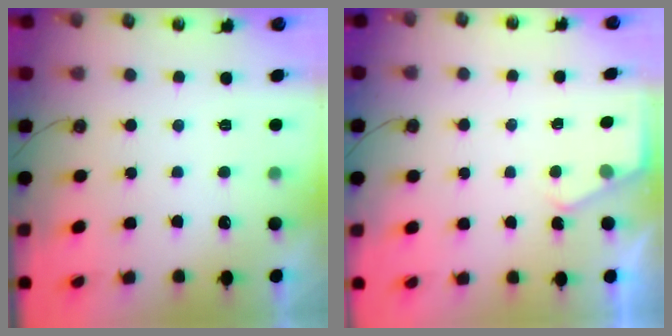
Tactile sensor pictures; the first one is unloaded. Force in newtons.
{"total": 2.1, "press": 2.1, "slide": 0.4}